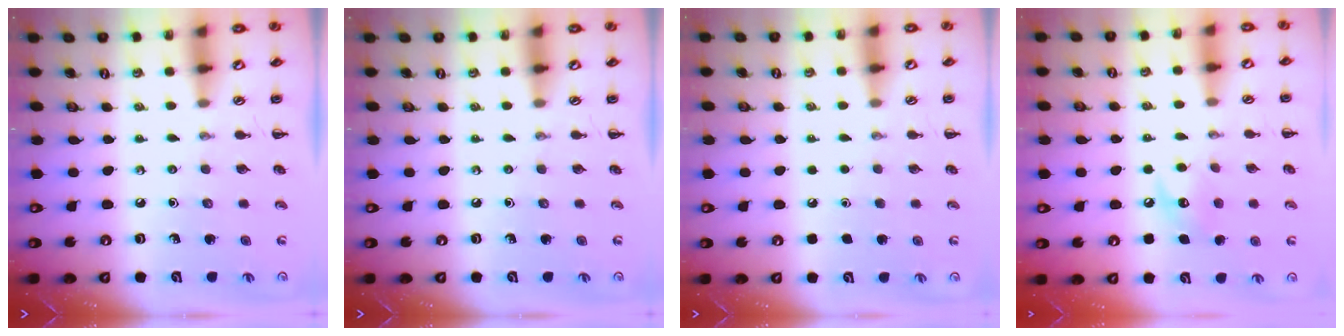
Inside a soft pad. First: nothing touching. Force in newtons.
{"total": 0.0}
{"total": 1.5, "press": 1.5, "slide": 0.1}
{"total": 7.3, "press": 7.3, "slide": 0.5}